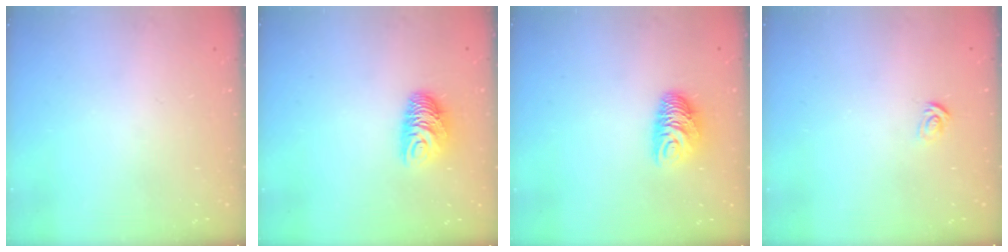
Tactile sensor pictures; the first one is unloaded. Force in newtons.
{"total": 8.6, "press": 8.6, "slide": 0.1}
{"total": 8.6, "press": 8.6, "slide": 0.1}
{"total": 2.6, "press": 2.6, "slide": 0.2}